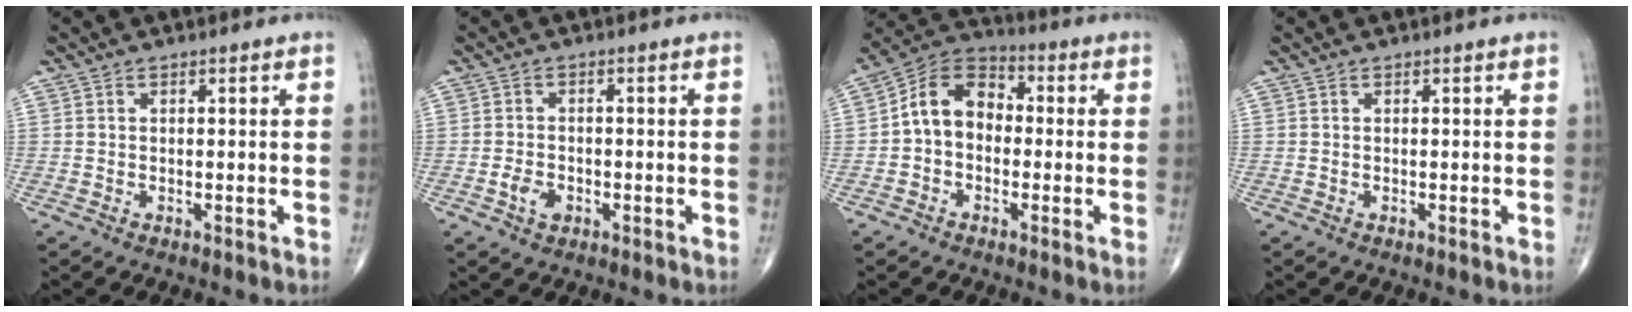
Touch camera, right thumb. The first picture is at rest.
{"total": 3.2, "force": [-1.2, 2.2, 1.9], "torque": [-0.027, 0.005, -0.022]}
{"total": 10.2, "force": [-0.5, 7.7, 6.7], "torque": [-0.093, 0.037, -0.026]}
{"total": 0.0}